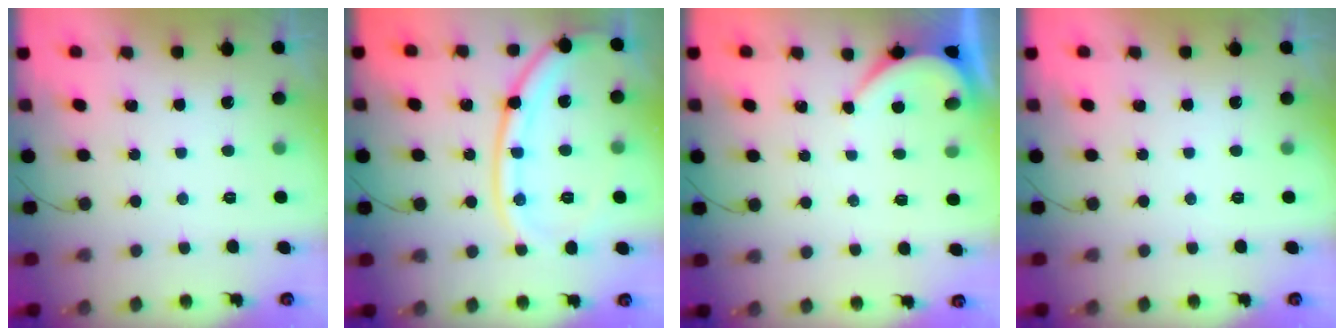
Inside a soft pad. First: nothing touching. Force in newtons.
{"total": 16.7, "press": 16.6, "slide": 1.9}
{"total": 3.0, "press": 3.0, "slide": 0.3}
{"total": 0.0}